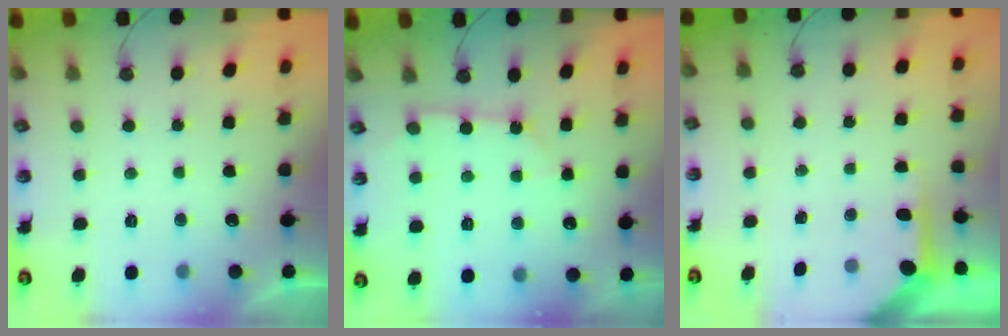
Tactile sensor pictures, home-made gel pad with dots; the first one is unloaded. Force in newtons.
{"total": 2.7, "press": 2.7, "slide": 0.3}
{"total": 4.0, "press": 4.0, "slide": 0.2}